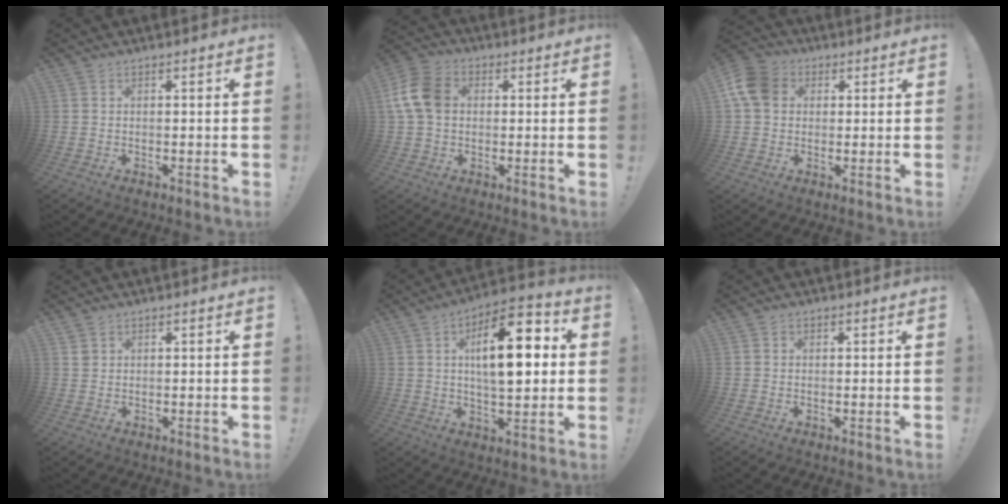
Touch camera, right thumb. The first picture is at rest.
{"total": 11.5, "force": [1.5, 8.4, 7.6], "torque": [-0.151, 0.012, 0.033]}
{"total": 10.6, "force": [2.4, 8.5, 5.9], "torque": [-0.107, 0.006, 0.051]}
{"total": 1.5, "force": [1.0, 1.1, 0.4], "torque": [-0.007, 0.000, 0.020]}
{"total": 18.2, "force": [3.6, 7.9, 16.0], "torque": [-0.246, -0.002, 0.049]}
{"total": 0.6, "force": [0.1, 0.6, -0.1], "torque": [0.008, 0.000, 0.001]}